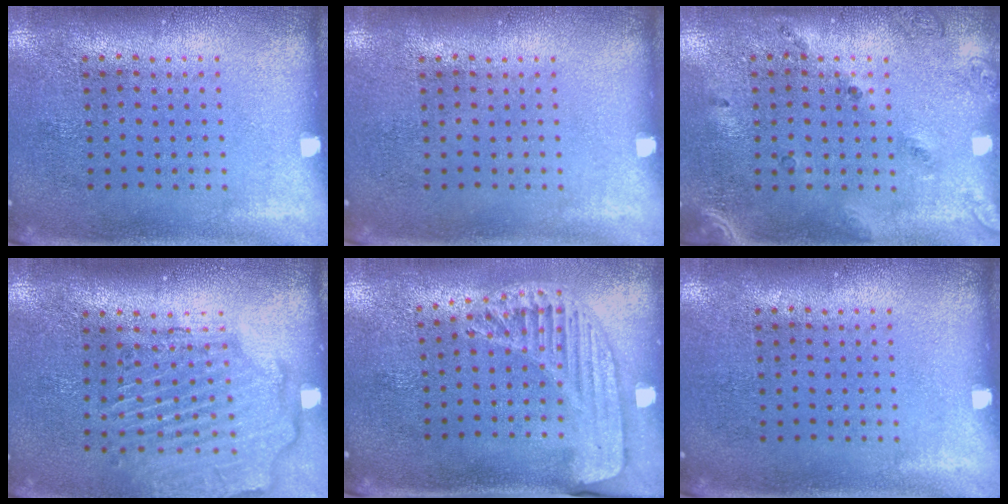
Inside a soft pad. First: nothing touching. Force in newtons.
{"total": 0.0}
{"total": 1.5, "press": 1.1, "slide": 1.0}
{"total": 2.6, "press": 2.2, "slide": 1.4}
{"total": 1.5, "press": 1.5, "slide": 0.2}
{"total": 0.0}